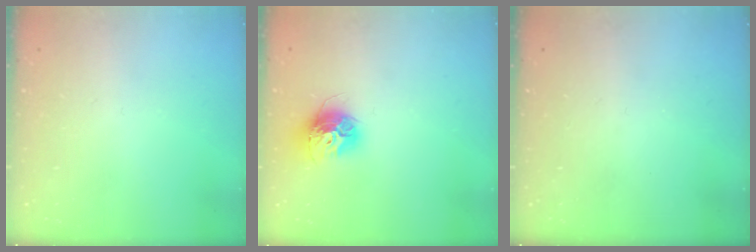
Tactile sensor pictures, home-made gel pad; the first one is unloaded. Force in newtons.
{"total": 12.2, "press": 12.1, "slide": 1.0}
{"total": 0.0}